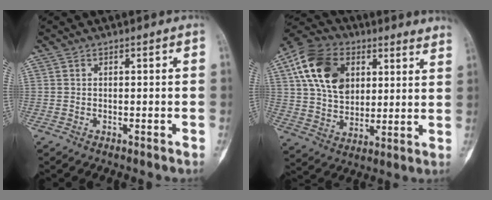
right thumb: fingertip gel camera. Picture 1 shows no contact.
{"total": 19.3, "force": [8.9, 12.4, 11.8], "torque": [-0.173, -0.007, 0.148]}